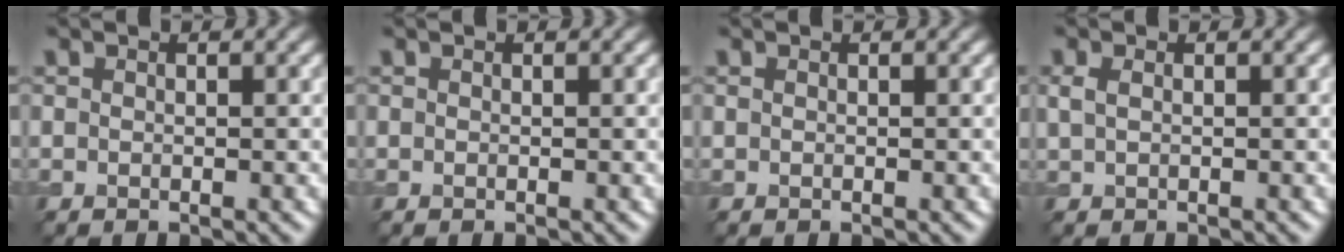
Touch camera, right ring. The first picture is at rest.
{"total": 0.0}
{"total": 0.0}
{"total": 1.0, "force": [0.2, 0.5, 0.8], "torque": [-0.021, -0.003, 0.004]}